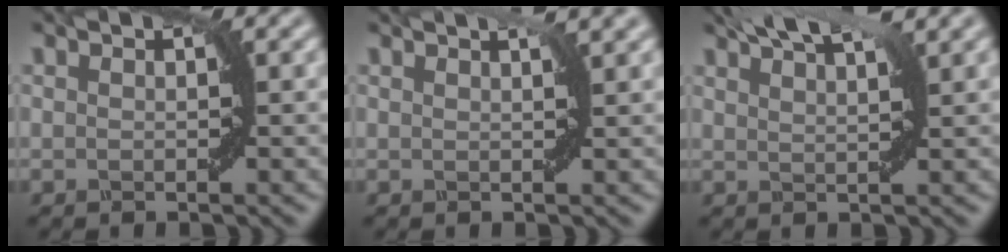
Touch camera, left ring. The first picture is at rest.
{"total": 2.8, "force": [1.9, 0.9, 1.9], "torque": [-0.009, 0.013, 0.003]}
{"total": 5.7, "force": [4.2, 1.4, 3.7], "torque": [-0.044, 0.027, 0.039]}